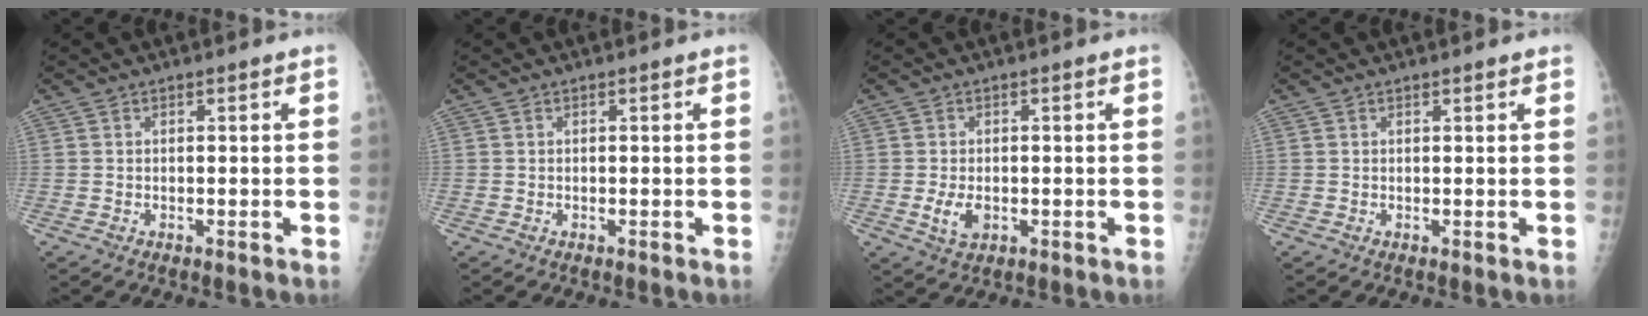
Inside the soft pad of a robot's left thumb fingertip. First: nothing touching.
{"total": 0.0}
{"total": 4.2, "force": [-0.9, 2.7, 3.1], "torque": [-0.055, -0.005, -0.011]}
{"total": 0.9, "force": [0.7, 0.3, 0.5], "torque": [-0.006, -0.001, 0.007]}